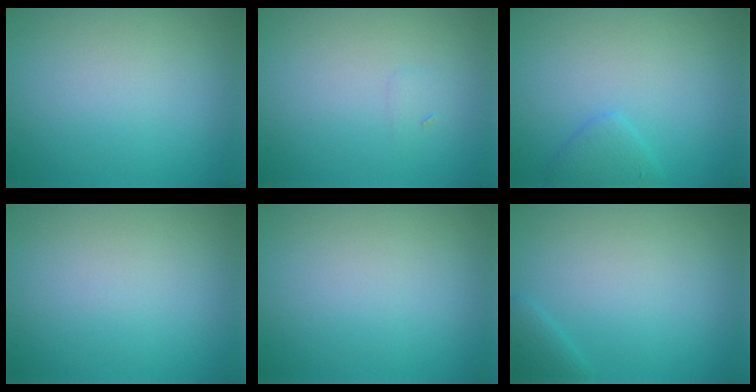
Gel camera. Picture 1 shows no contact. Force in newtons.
{"total": 0.5, "press": 0.5, "slide": 0.1}
{"total": 1.5, "press": 1.5, "slide": 0.1}
{"total": 0.0}
{"total": 0.0}
{"total": 1.4, "press": 1.4, "slide": 0.1}